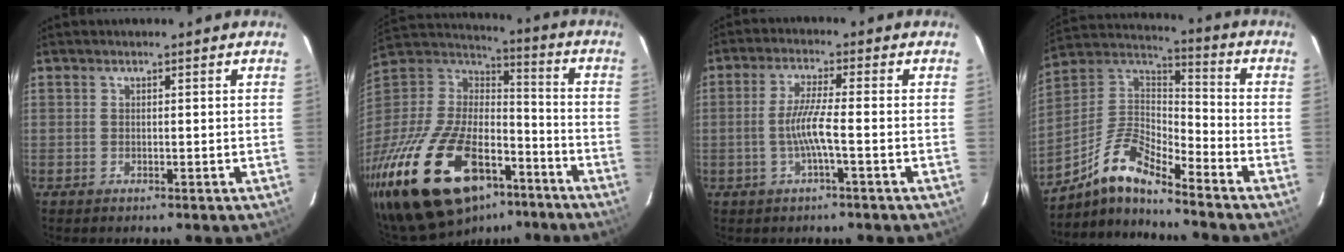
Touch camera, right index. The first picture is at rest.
{"total": 33.4, "force": [-20.2, 16.5, 20.9], "torque": [-0.431, -0.021, -0.324]}
{"total": 5.4, "force": [-1.7, -0.5, 5.1], "torque": [-0.105, -0.002, -0.030]}
{"total": 12.3, "force": [-9.5, 2.7, 7.4], "torque": [-0.166, 0.017, -0.198]}